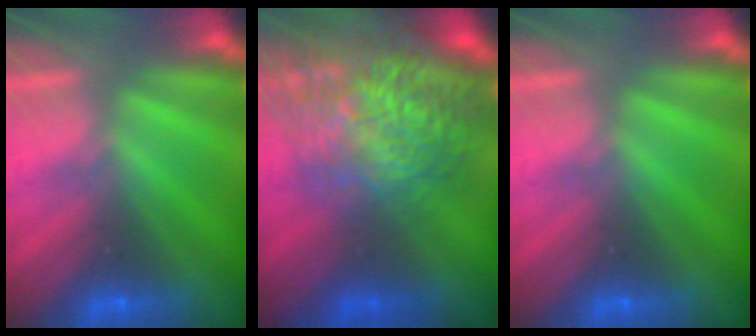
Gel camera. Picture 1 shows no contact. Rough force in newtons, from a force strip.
{"total": 7.2}
{"total": 0.0}